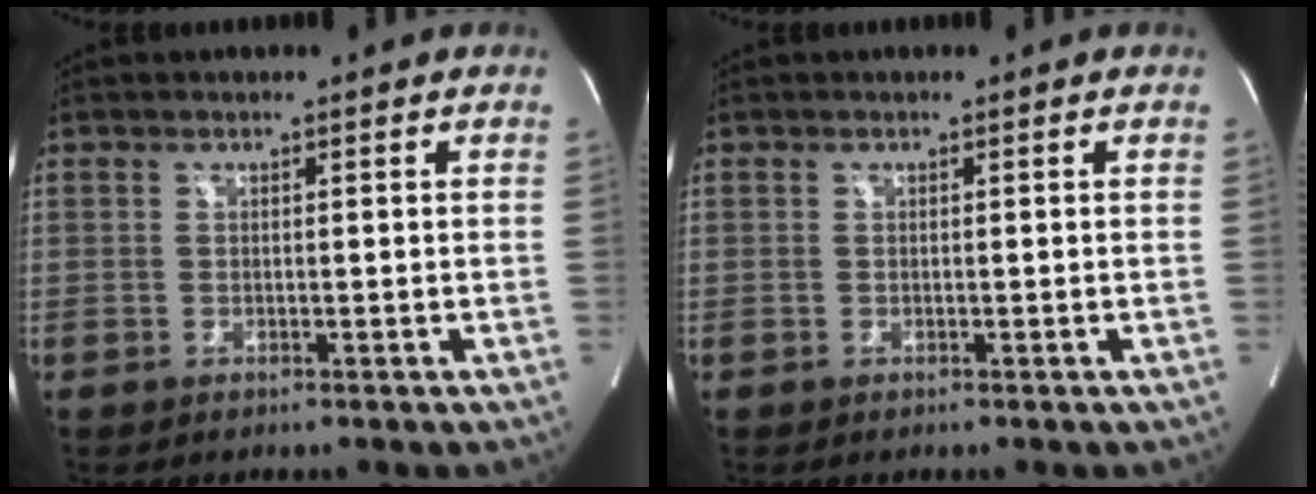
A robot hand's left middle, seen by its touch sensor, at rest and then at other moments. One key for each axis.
{"total": 0.0}